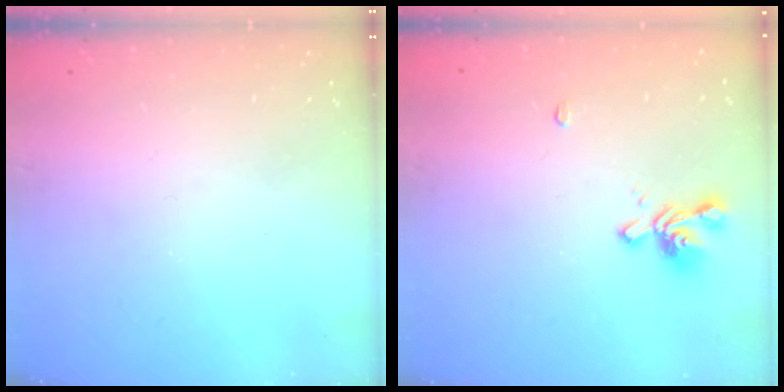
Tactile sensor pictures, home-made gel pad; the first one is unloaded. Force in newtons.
{"total": 1.6, "press": 1.1, "slide": 1.1}